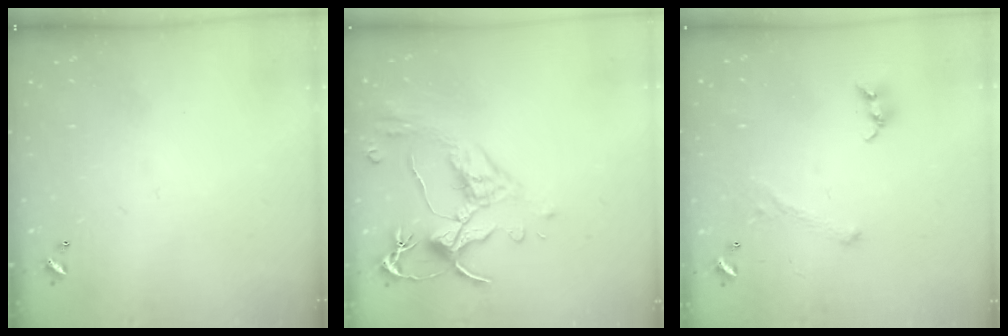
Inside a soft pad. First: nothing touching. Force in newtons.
{"total": 2.5, "press": 2.2, "slide": 1.3}
{"total": 0.8, "press": 0.7, "slide": 0.4}